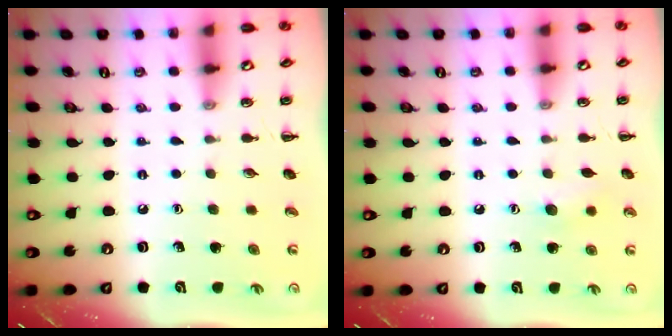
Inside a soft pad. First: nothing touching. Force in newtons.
{"total": 5.7, "press": 5.5, "slide": 1.5}